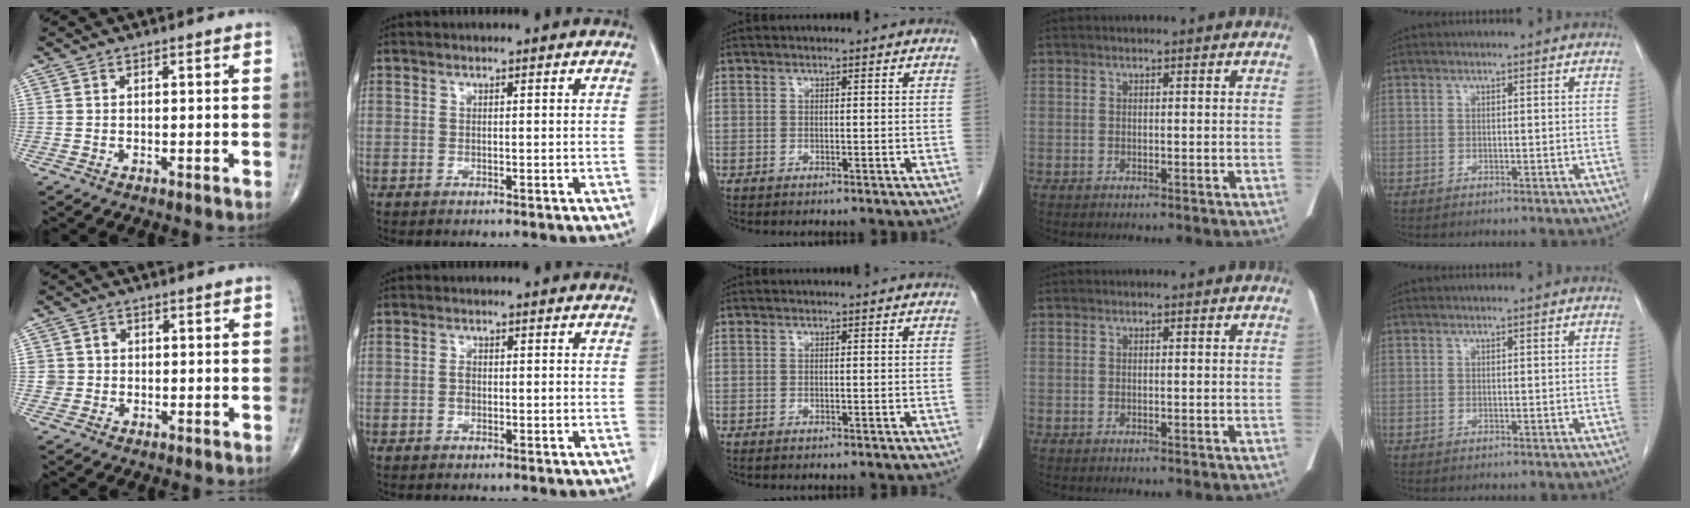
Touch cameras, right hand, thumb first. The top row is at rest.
{"thumb": {"total": 2.7, "force": [0.0, 2.7, 0.3], "torque": [0.016, 0.007, 0.000]}, "index": {"total": 1.7, "force": [-0.3, 0.9, 1.4], "torque": [-0.024, 0.003, -0.005]}}